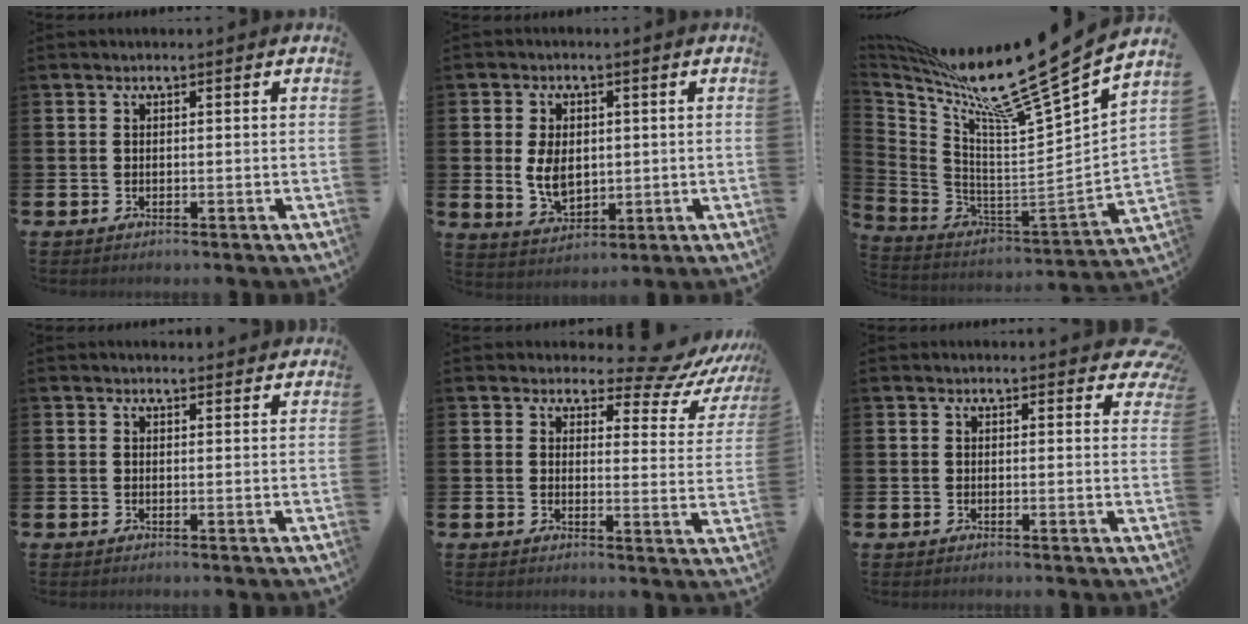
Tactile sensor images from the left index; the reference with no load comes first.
{"total": 5.4, "force": [0.6, 3.7, 3.9], "torque": [-0.079, 0.007, 0.006]}
{"total": 14.2, "force": [12.2, -0.2, 7.2], "torque": [-0.161, -0.097, 0.192]}
{"total": 1.6, "force": [1.6, 0.2, 0.0], "torque": [0.008, -0.007, 0.026]}
{"total": 6.4, "force": [5.4, 2.4, 2.3], "torque": [-0.031, -0.047, 0.085]}
{"total": 1.9, "force": [1.8, 0.6, 0.2], "torque": [0.008, -0.008, 0.029]}